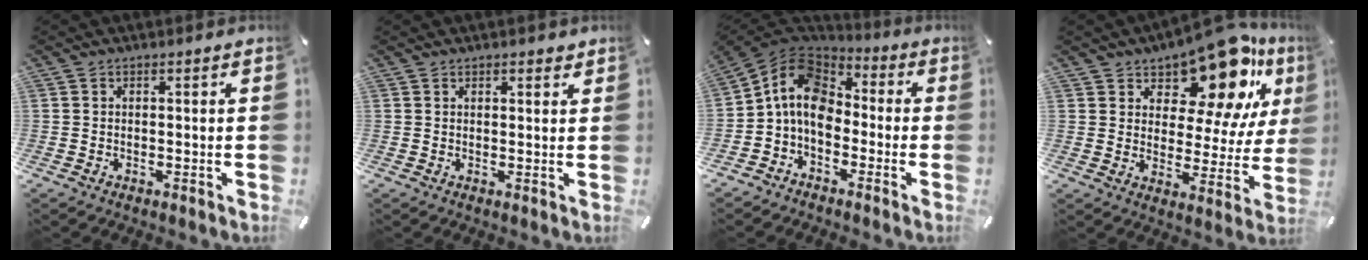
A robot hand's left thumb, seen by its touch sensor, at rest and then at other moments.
{"total": 1.2, "force": [0.9, 0.6, 0.5], "torque": [-0.002, -0.003, 0.015]}
{"total": 11.1, "force": [-2.5, 8.5, 6.6], "torque": [-0.142, 0.027, -0.048]}
{"total": 17.3, "force": [12.9, 7.6, 8.6], "torque": [-0.131, -0.108, 0.219]}